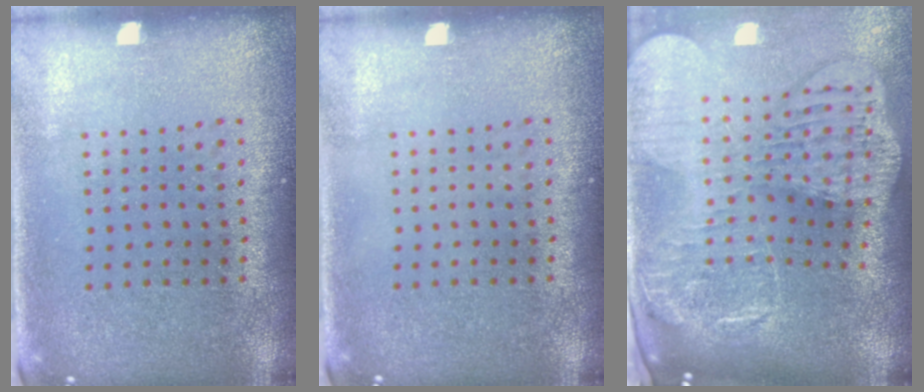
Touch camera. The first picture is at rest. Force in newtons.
{"total": 0.0}
{"total": 4.0, "press": 3.1, "slide": 2.6}